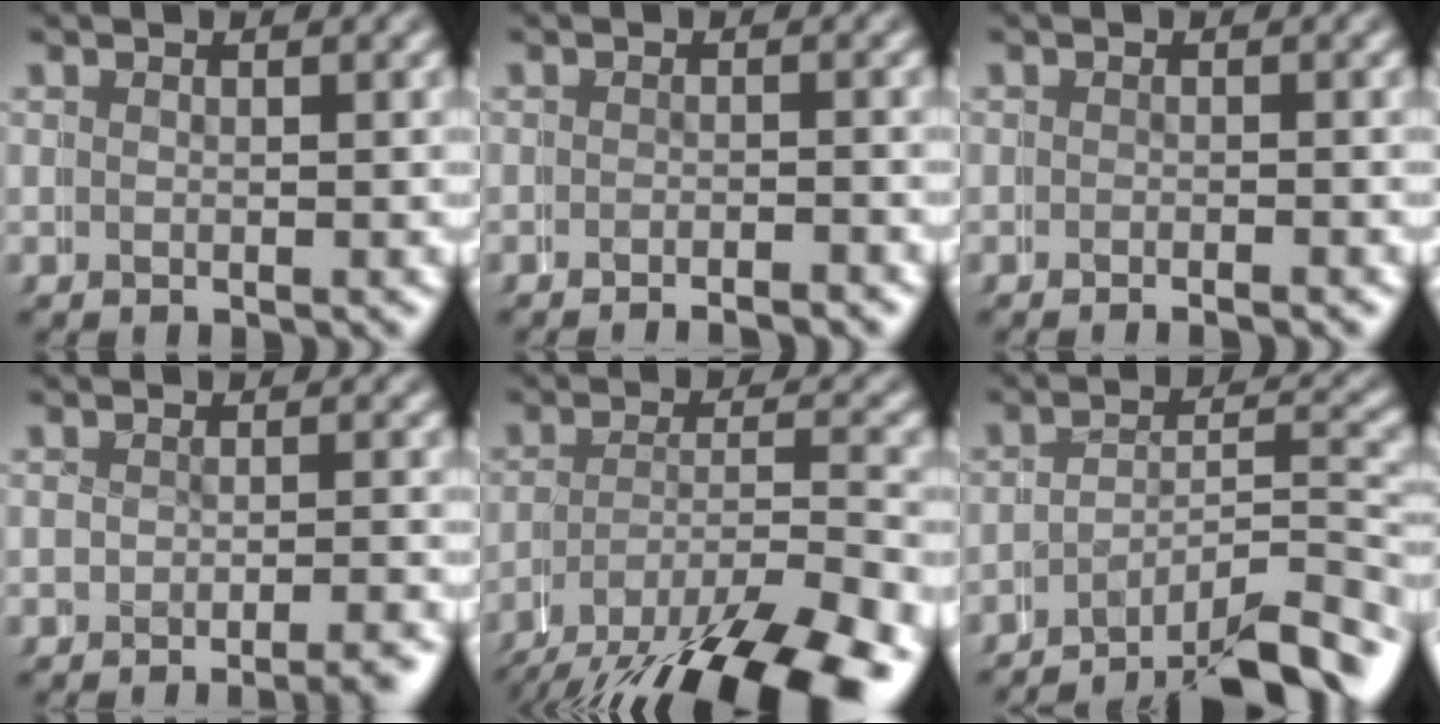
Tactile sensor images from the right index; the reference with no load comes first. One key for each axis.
{"total": 2.2, "fx": -2.1, "fy": 0.2, "fz": 0.5, "tx": -0.006, "ty": 0.000, "tz": -0.040}
{"total": 1.3, "fx": -1.1, "fy": 0.3, "fz": 0.6, "tx": -0.008, "ty": 0.000, "tz": -0.023}
{"total": 2.7, "fx": -2.5, "fy": 0.4, "fz": 0.8, "tx": -0.008, "ty": -0.004, "tz": -0.044}
{"total": 7.2, "fx": -4.4, "fy": 2.6, "fz": 5.1, "tx": -0.082, "ty": -0.025, "tz": -0.063}
{"total": 8.1, "fx": -6.6, "fy": 2.4, "fz": 4.0, "tx": -0.042, "ty": -0.020, "tz": -0.102}